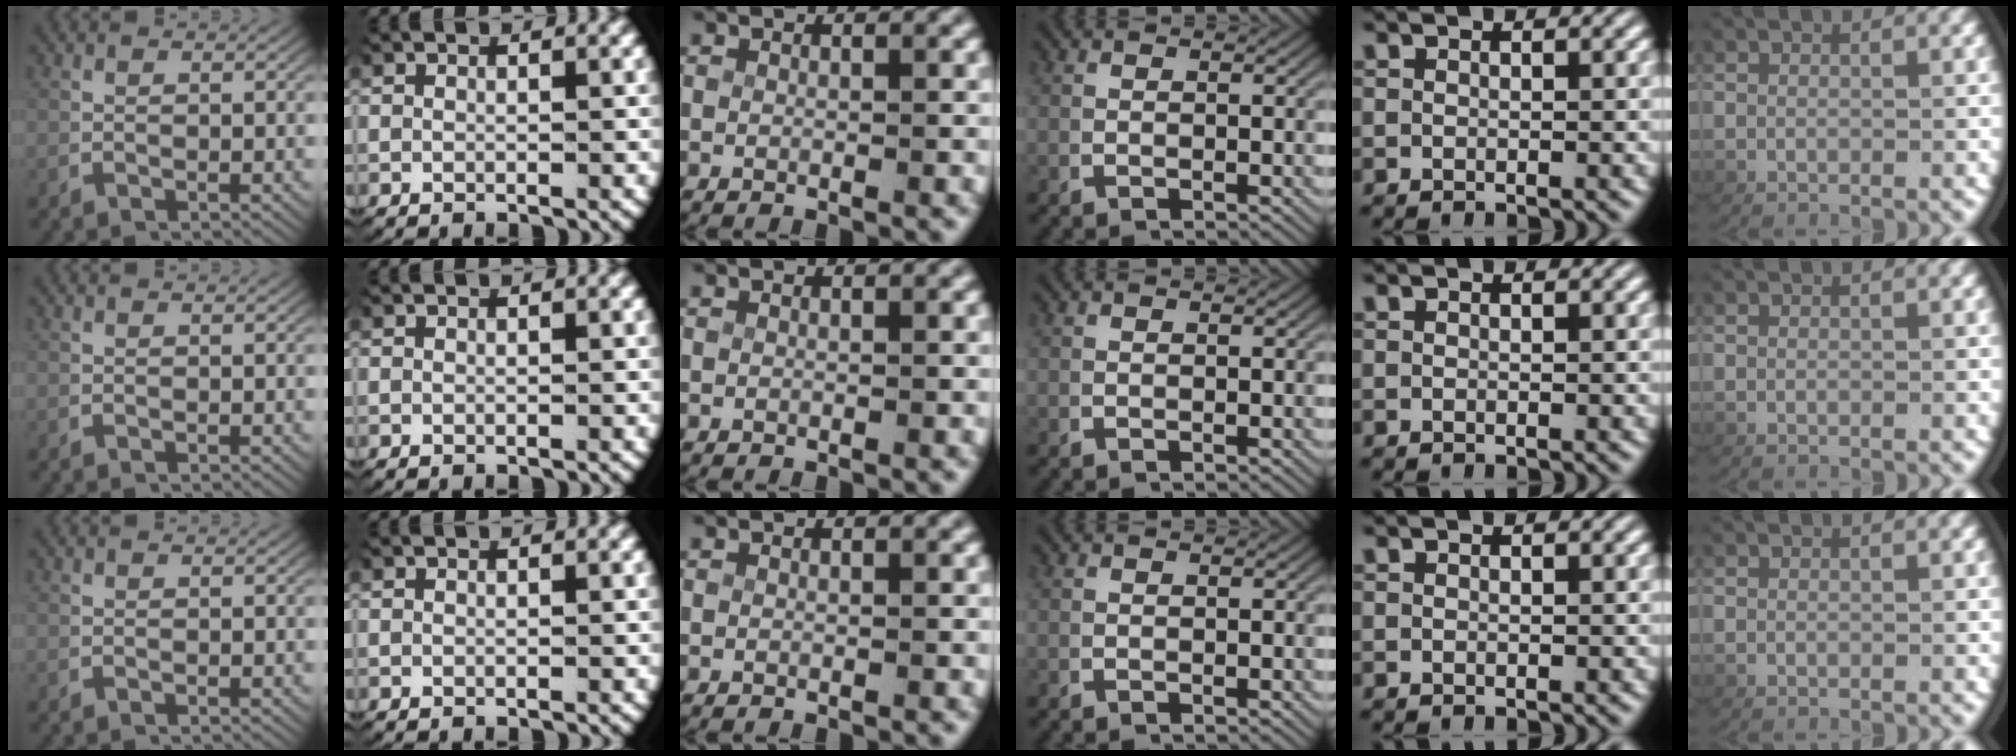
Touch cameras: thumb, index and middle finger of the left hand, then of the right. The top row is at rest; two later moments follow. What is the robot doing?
{"motion": "reach", "object": "towel"}